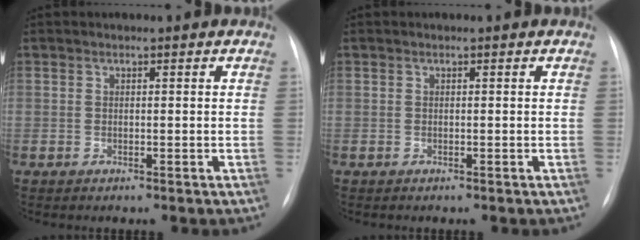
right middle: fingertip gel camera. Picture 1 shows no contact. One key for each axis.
{"total": 0.0}